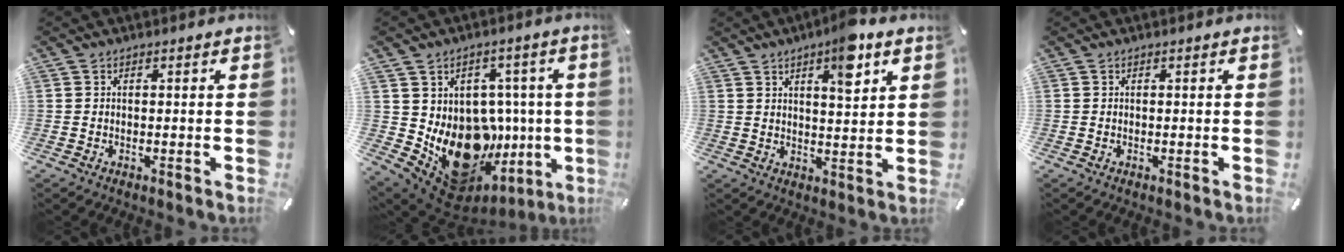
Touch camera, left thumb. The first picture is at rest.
{"total": 17.9, "force": [-3.2, 14.1, 10.5], "torque": [-0.167, -0.027, -0.014]}
{"total": 8.3, "force": [4.9, 2.2, 6.4], "torque": [-0.094, -0.023, 0.078]}
{"total": 0.0}